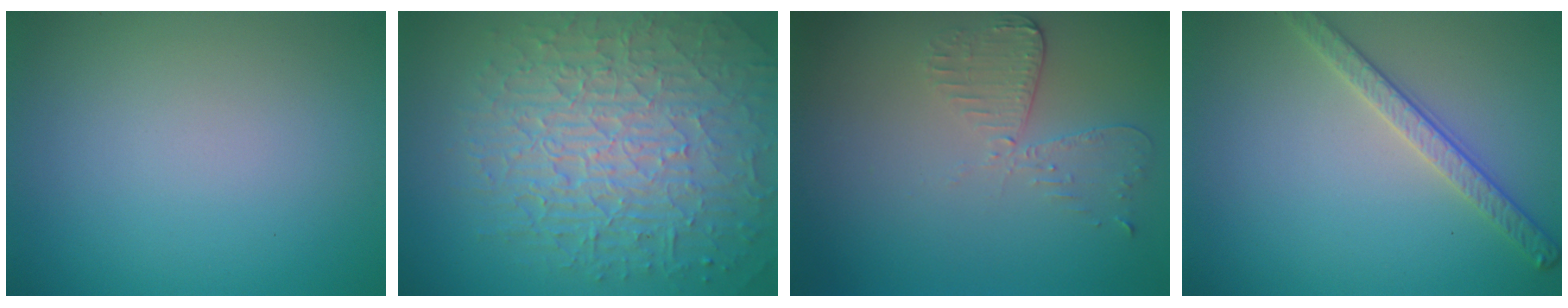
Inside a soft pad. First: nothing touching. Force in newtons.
{"total": 9.9, "press": 6.5, "slide": 7.5}
{"total": 2.7, "press": 2.4, "slide": 1.2}
{"total": 2.8, "press": 2.7, "slide": 0.8}